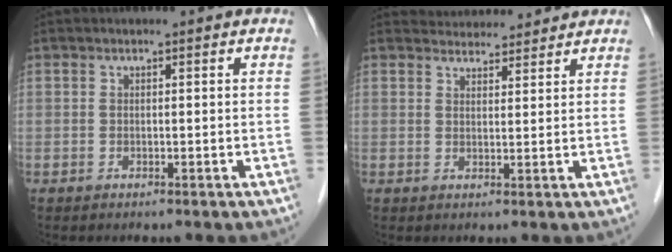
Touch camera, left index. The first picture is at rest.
{"total": 6.0, "force": [5.8, 1.4, 0.4], "torque": [-0.006, 0.021, 0.077]}